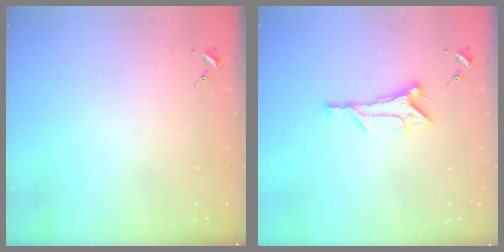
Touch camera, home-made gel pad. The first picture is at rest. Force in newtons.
{"total": 8.3, "press": 8.3, "slide": 0.4}